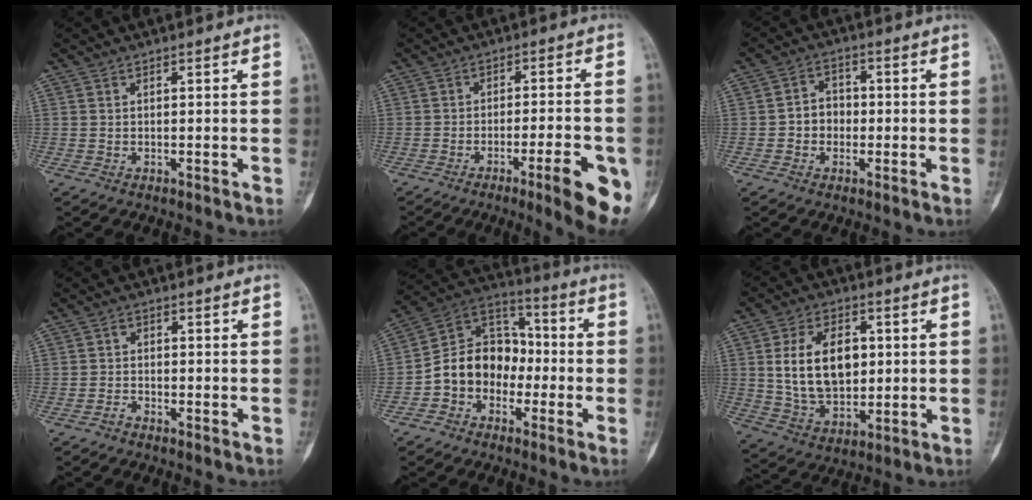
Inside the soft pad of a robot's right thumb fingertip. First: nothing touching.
{"total": 10.9, "force": [-4.8, 1.9, 9.6], "torque": [-0.119, 0.009, -0.064]}
{"total": 5.1, "force": [-0.7, 4.4, 2.5], "torque": [-0.019, 0.019, -0.020]}
{"total": 1.5, "force": [-1.2, 0.8, 0.3], "torque": [0.003, 0.007, -0.028]}
{"total": 12.9, "force": [-3.1, 10.4, 6.9], "torque": [-0.082, 0.056, -0.068]}
{"total": 14.7, "force": [2.2, 9.6, 11.0], "torque": [-0.161, -0.008, 0.045]}